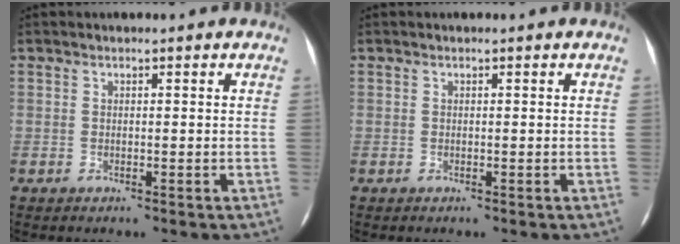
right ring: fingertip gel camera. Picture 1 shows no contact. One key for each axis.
{"total": 0.0}